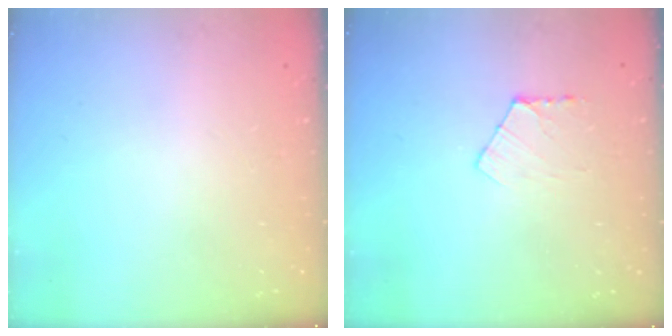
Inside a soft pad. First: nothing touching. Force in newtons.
{"total": 4.6, "press": 4.6, "slide": 0.5}